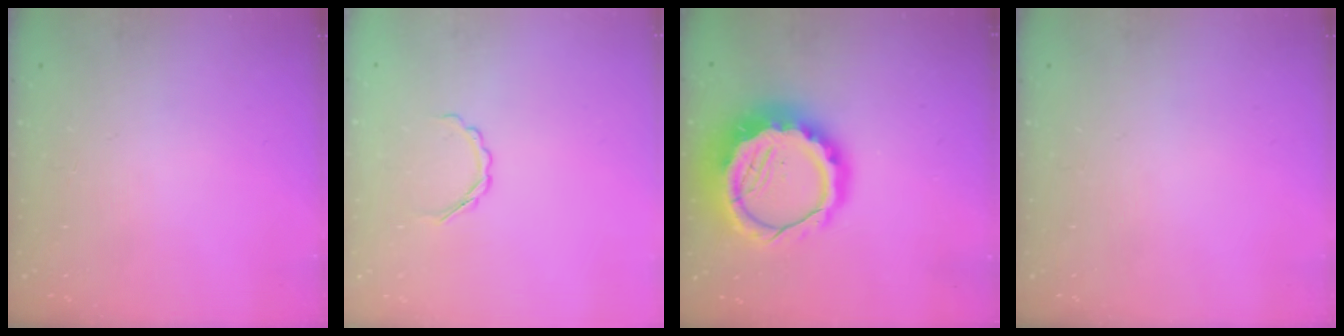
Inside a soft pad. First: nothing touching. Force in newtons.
{"total": 3.3, "press": 3.2, "slide": 0.8}
{"total": 16.2, "press": 15.8, "slide": 3.5}
{"total": 0.0}